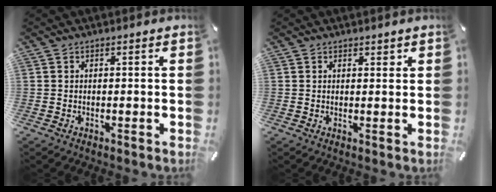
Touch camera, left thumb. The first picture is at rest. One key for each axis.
{"total": 1.1, "fx": 0.8, "fy": 0.6, "fz": 0.3, "tx": 0.002, "ty": -0.003, "tz": 0.014}